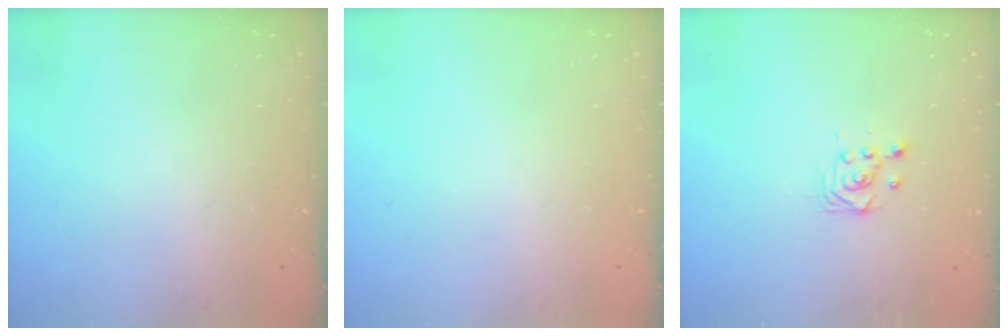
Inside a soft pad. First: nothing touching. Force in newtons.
{"total": 0.0}
{"total": 3.4, "press": 3.3, "slide": 0.3}